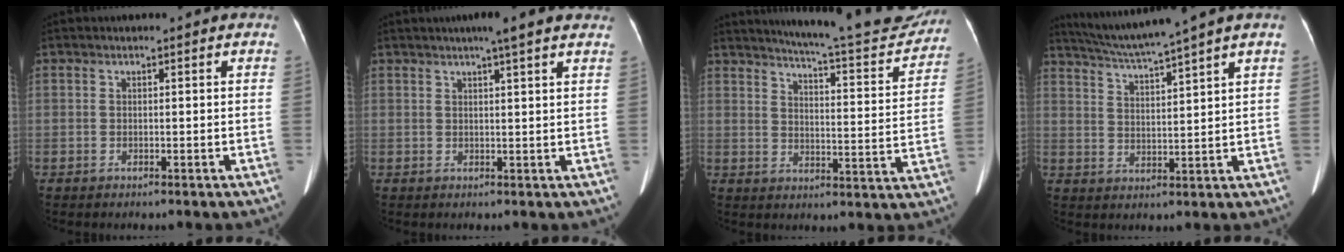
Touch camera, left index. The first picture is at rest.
{"total": 5.8, "force": [4.5, 0.0, 3.7], "torque": [-0.055, 0.018, 0.056]}
{"total": 18.2, "force": [17.0, 1.7, 6.4], "torque": [-0.093, -0.047, 0.208]}
{"total": 10.0, "force": [8.4, -2.3, 4.9], "torque": [-0.088, 0.004, 0.142]}